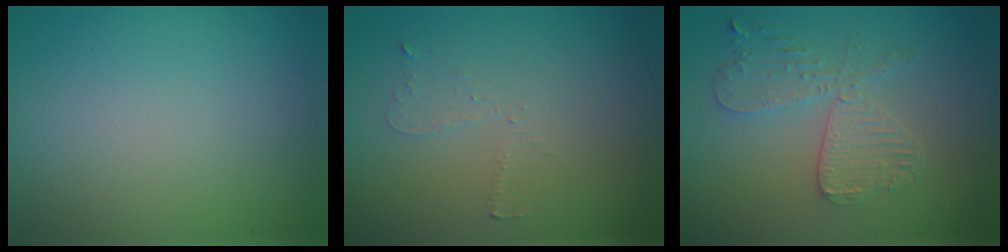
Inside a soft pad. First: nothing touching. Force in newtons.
{"total": 0.7, "press": 0.6, "slide": 0.4}
{"total": 4.2, "press": 3.6, "slide": 2.1}